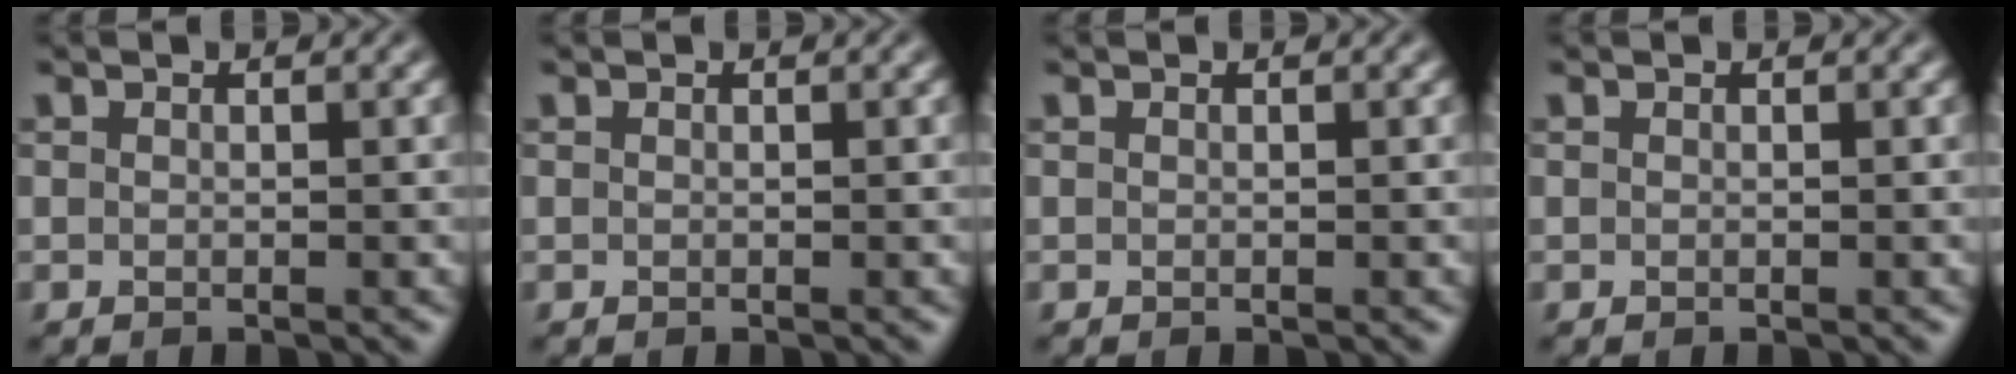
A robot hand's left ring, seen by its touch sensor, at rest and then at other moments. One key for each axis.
{"total": 0.0}
{"total": 0.0}
{"total": 0.0}